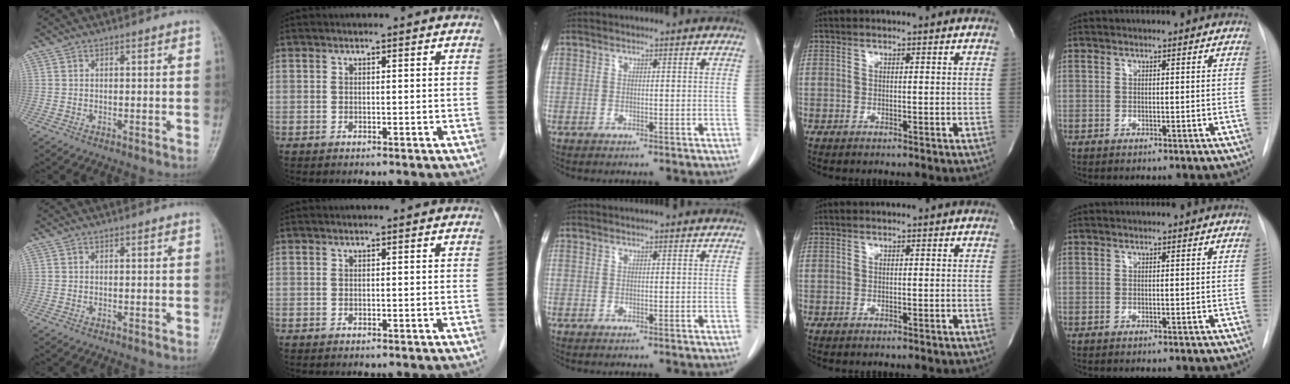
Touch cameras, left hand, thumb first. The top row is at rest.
{}